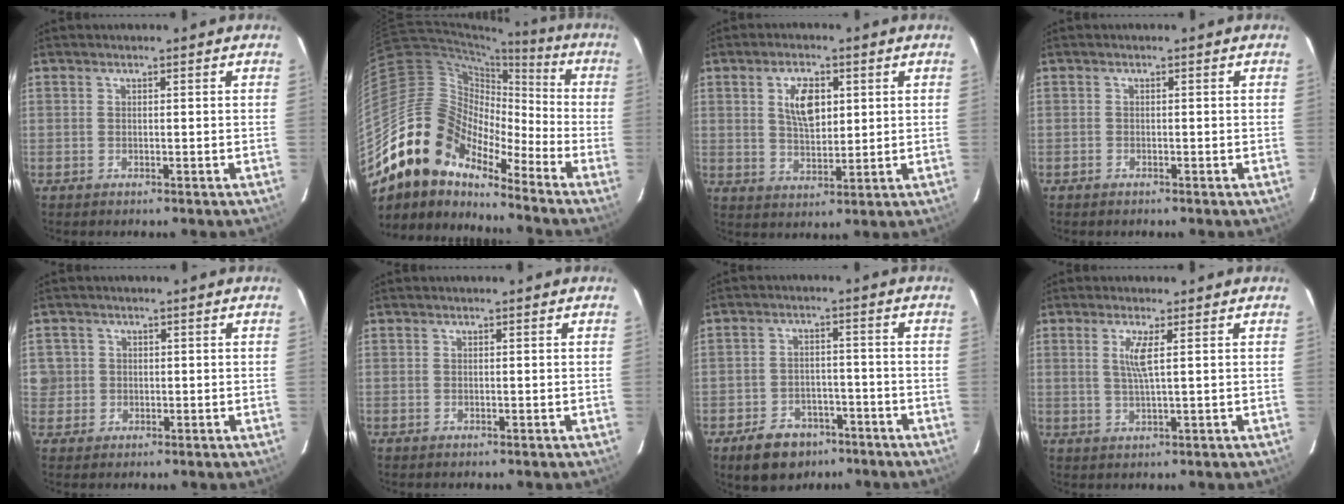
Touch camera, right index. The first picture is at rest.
{"total": 16.3, "force": [-12.9, 7.9, 5.9], "torque": [-0.106, 0.021, -0.254]}
{"total": 7.2, "force": [2.2, 3.7, 5.8], "torque": [-0.104, 0.006, 0.045]}
{"total": 0.6, "force": [-0.5, 0.3, 0.0], "torque": [-0.003, 0.002, -0.009]}
{"total": 4.0, "force": [0.2, 4.0, 0.3], "torque": [0.006, 0.021, 0.011]}
{"total": 0.0}
{"total": 9.5, "force": [-6.3, 6.1, 3.6], "torque": [-0.090, 0.017, -0.081]}
{"total": 3.6, "force": [1.0, -0.2, 3.4], "torque": [-0.068, -0.005, 0.020]}